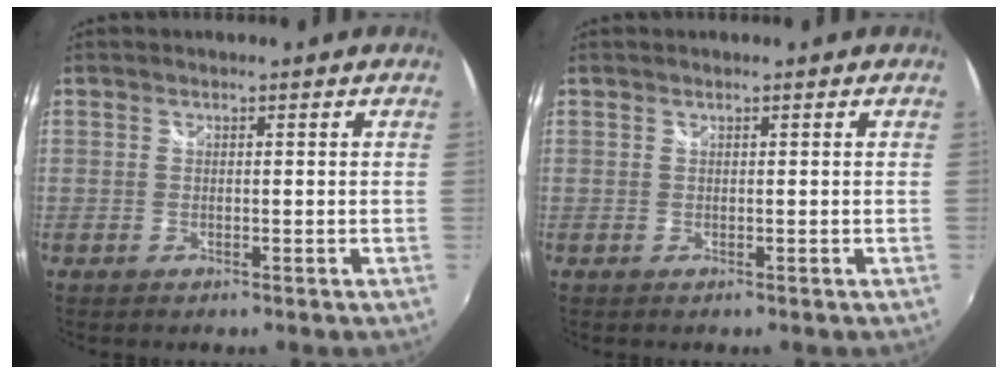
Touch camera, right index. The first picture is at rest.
{"total": 0.0}